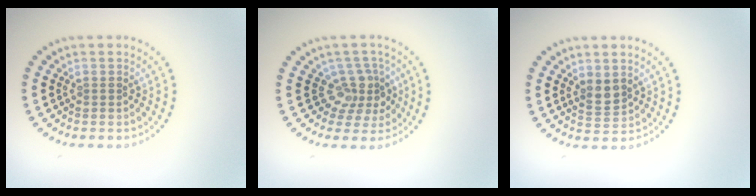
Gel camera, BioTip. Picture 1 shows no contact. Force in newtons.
{"total": 3.0, "press": 2.2, "slide": 2.1}
{"total": 2.0, "press": 1.7, "slide": 1.0}